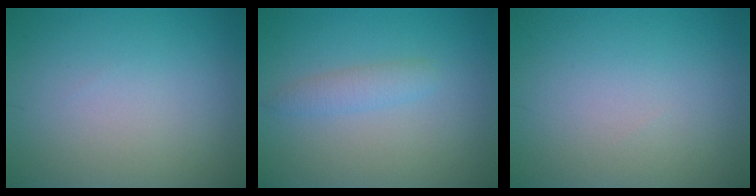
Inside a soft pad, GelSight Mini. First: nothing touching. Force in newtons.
{"total": 1.7, "press": 1.7, "slide": 0.1}
{"total": 0.0}